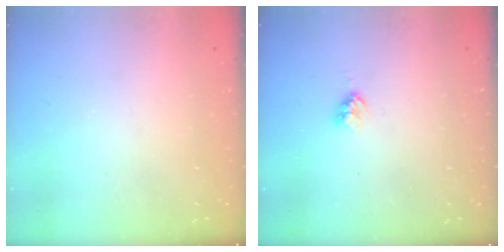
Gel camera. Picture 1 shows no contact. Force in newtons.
{"total": 3.8, "press": 3.8, "slide": 0.5}